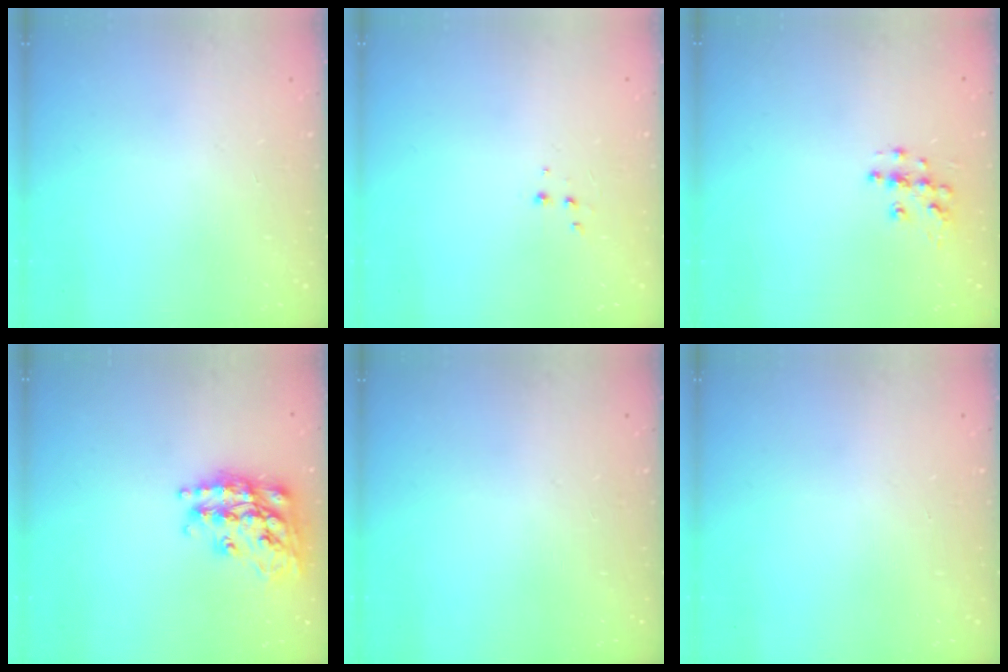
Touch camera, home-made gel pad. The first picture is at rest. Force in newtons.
{"total": 1.9, "press": 1.9, "slide": 0.2}
{"total": 7.3, "press": 7.3, "slide": 0.2}
{"total": 20.4, "press": 20.4, "slide": 1.4}
{"total": 0.0}
{"total": 0.0}